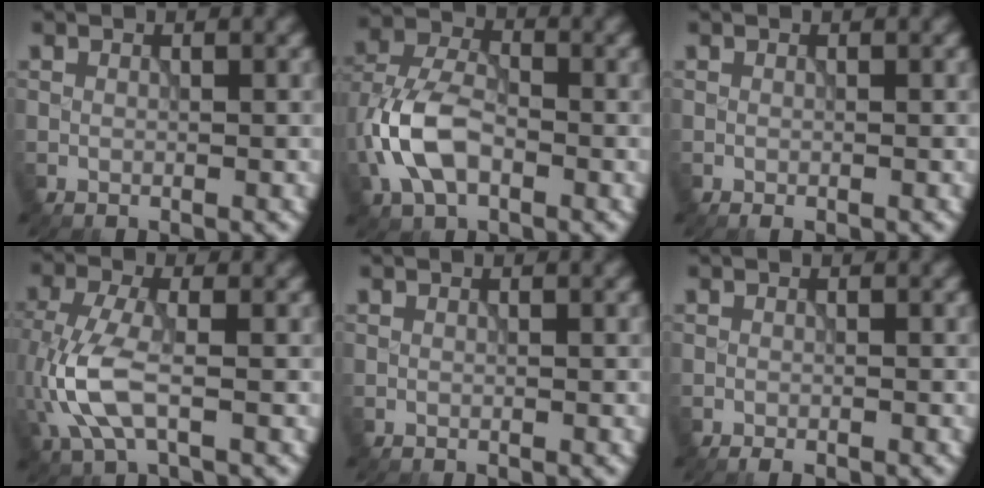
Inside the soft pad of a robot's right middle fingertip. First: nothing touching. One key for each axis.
{"total": 7.0, "fx": -2.1, "fy": 4.1, "fz": 5.2, "tx": -0.123, "ty": 0.007, "tz": -0.050}
{"total": 0.5, "fx": -0.4, "fy": 0.2, "fz": 0.3, "tx": -0.005, "ty": -0.005, "tz": -0.004}
{"total": 5.8, "fx": -1.5, "fy": 2.5, "fz": 5.0, "tx": -0.127, "ty": 0.000, "tz": -0.032}
{"total": 0.0}
{"total": 1.2, "fx": -0.9, "fy": 0.4, "fz": 0.6, "tx": -0.008, "ty": -0.003, "tz": -0.015}